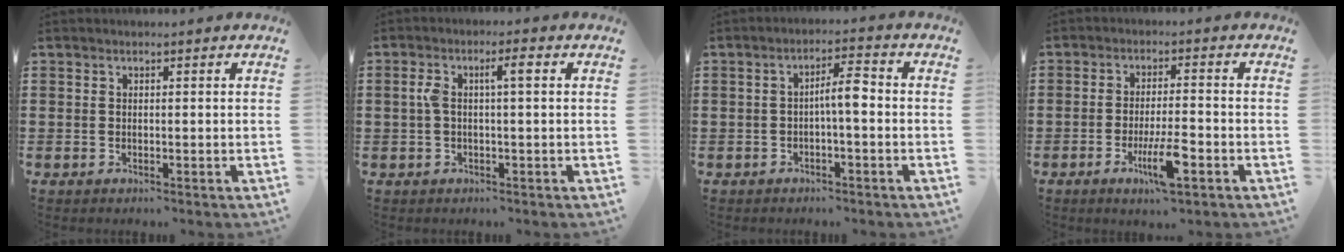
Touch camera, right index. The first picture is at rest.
{"total": 3.6, "force": [0.4, 0.7, 3.5], "torque": [-0.075, 0.004, 0.000]}
{"total": 4.0, "force": [-0.6, 0.7, 3.9], "torque": [-0.072, 0.008, -0.015]}
{"total": 6.9, "force": [-2.9, 1.3, 6.1], "torque": [-0.122, -0.012, -0.054]}